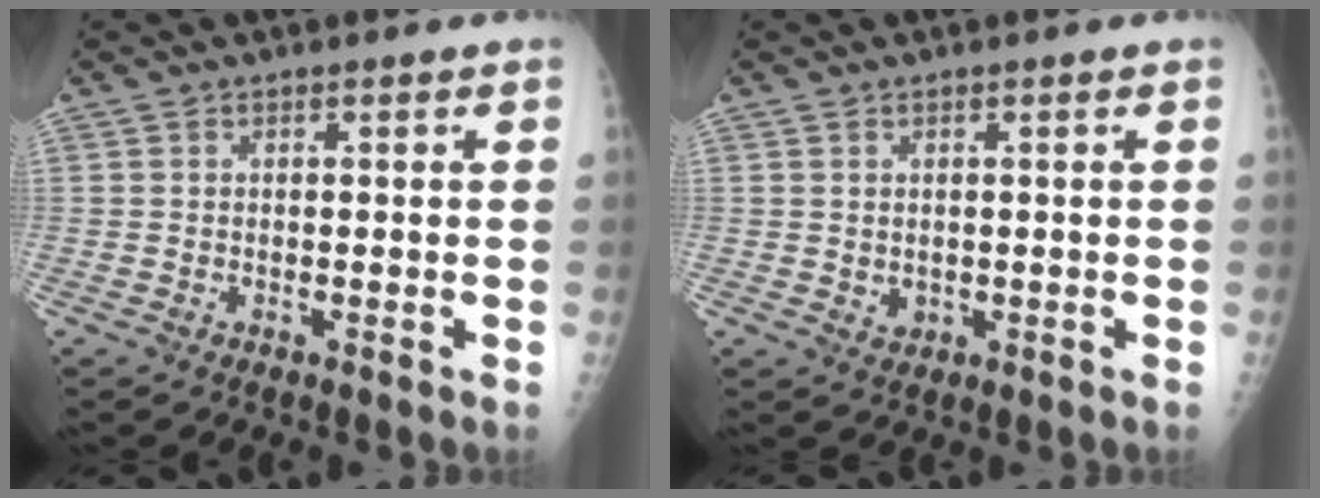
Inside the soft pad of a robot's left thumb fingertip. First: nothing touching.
{"total": 1.8, "force": [0.4, 1.4, 1.1], "torque": [-0.013, -0.005, 0.013]}